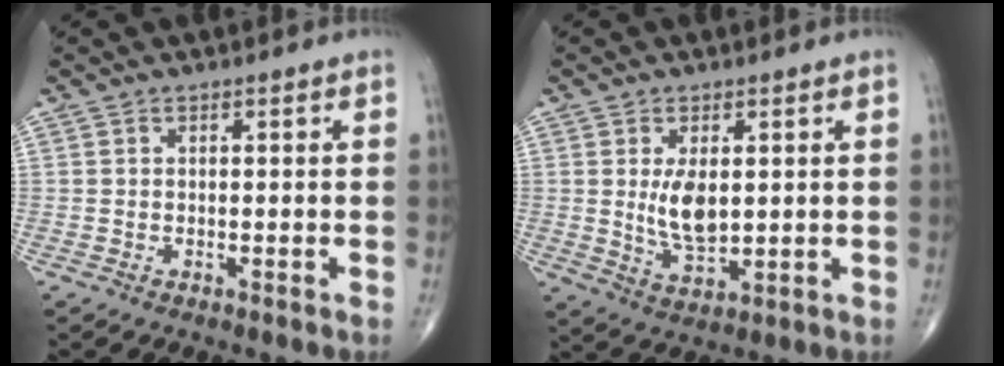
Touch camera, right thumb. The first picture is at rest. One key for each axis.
{"total": 7.0, "fx": 1.0, "fy": 3.5, "fz": 5.9, "tx": -0.098, "ty": -0.018, "tz": 0.026}